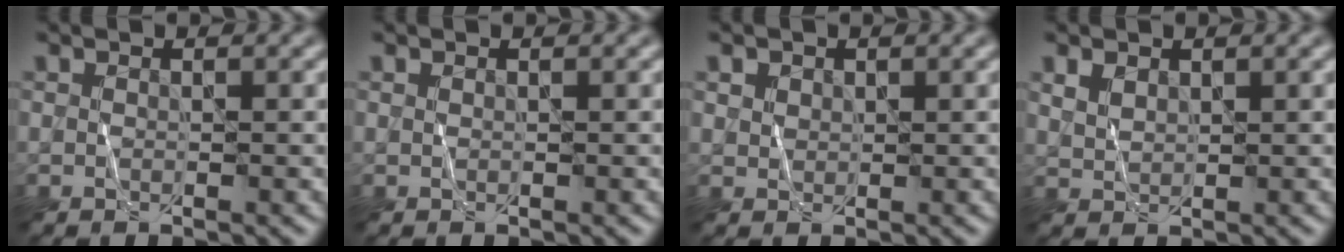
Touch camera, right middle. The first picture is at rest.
{"total": 0.0}
{"total": 1.8, "force": [1.2, 1.3, 0.6], "torque": [-0.016, 0.000, 0.026]}
{"total": 1.5, "force": [1.0, 0.9, 0.7], "torque": [-0.015, 0.002, 0.024]}